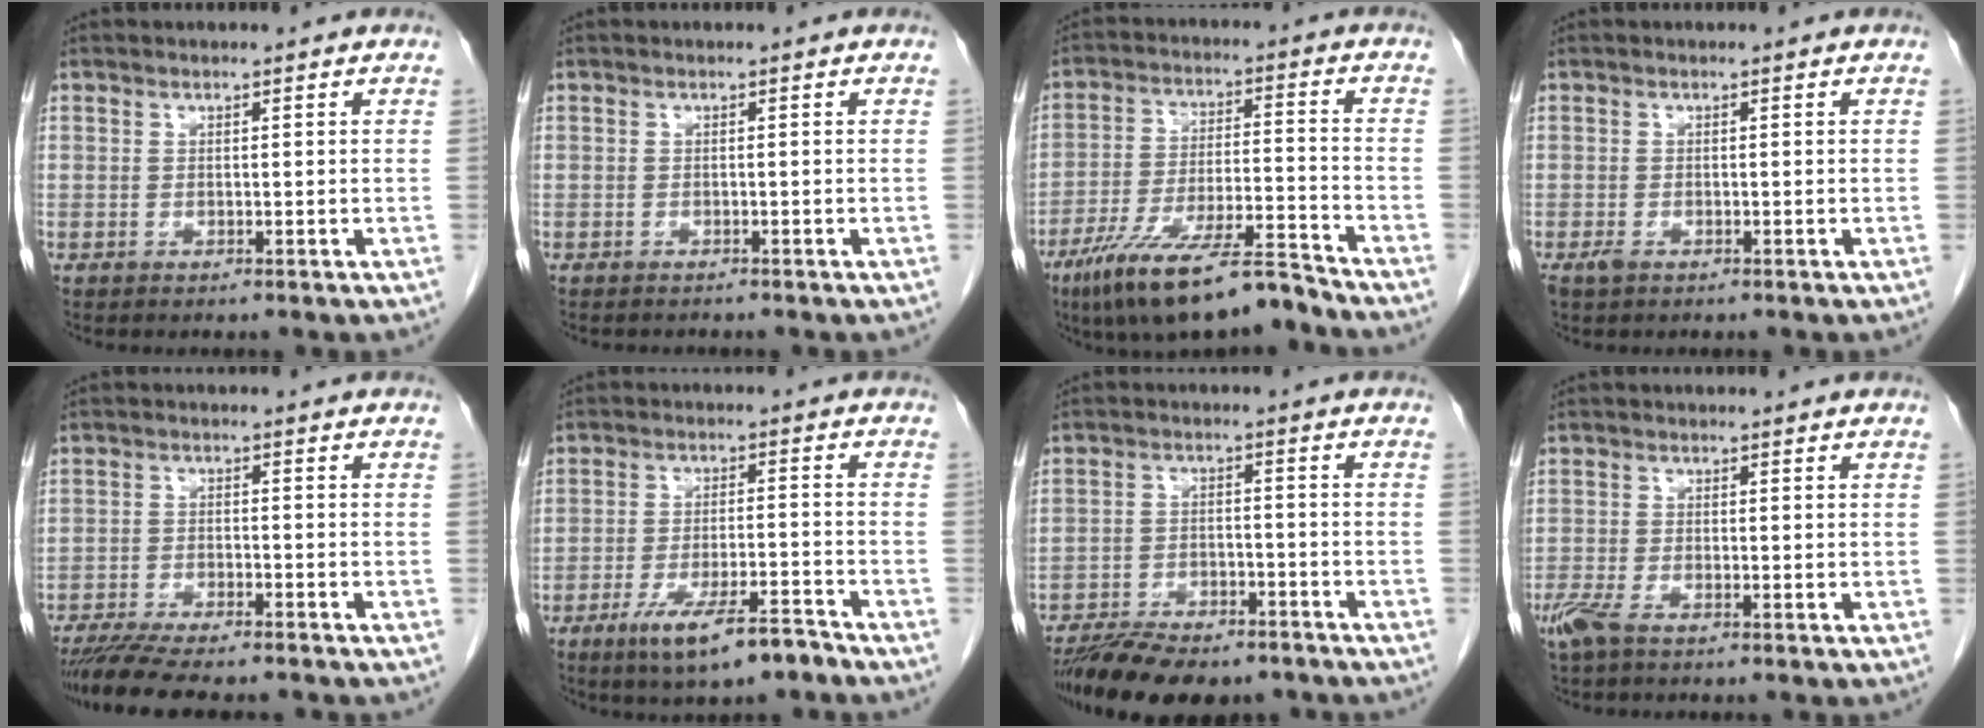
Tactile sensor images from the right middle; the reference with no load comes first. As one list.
[{"total": 0.7, "force": [-0.7, 0.0, -0.1], "torque": [-0.008, -0.004, -0.011]}, {"total": 14.1, "force": [-11.1, 1.1, 8.6], "torque": [-0.155, -0.014, -0.192]}, {"total": 1.2, "force": [-0.7, 0.6, 0.8], "torque": [-0.020, -0.001, -0.009]}, {"total": 11.1, "force": [-9.6, 1.4, 5.3], "torque": [-0.082, -0.018, -0.146]}, {"total": 8.8, "force": [-6.2, 1.3, 6.1], "torque": [-0.107, -0.013, -0.101]}, {"total": 14.1, "force": [-11.7, 4.5, 6.6], "torque": [-0.112, -0.003, -0.176]}, {"total": 2.9, "force": [-2.0, 0.6, 2.0], "torque": [-0.051, -0.008, -0.043]}]